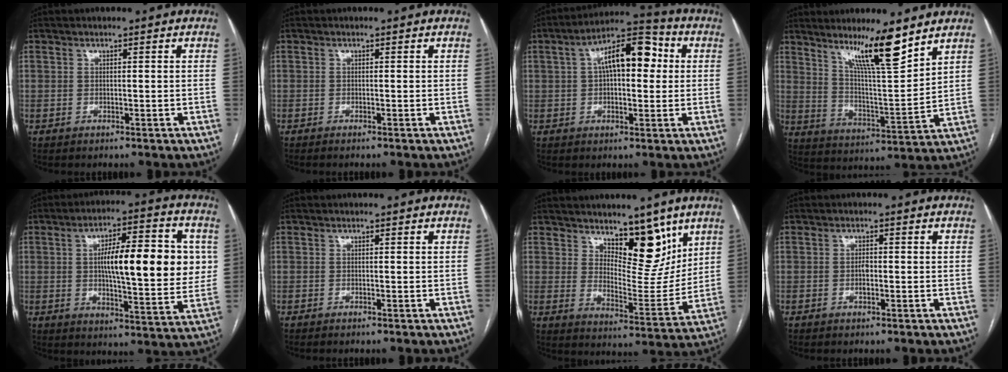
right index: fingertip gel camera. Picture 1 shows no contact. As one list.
[{"total": 1.1, "force": [-0.9, -0.2, 0.6], "torque": [-0.007, 0.001, -0.013]}, {"total": 11.4, "force": [2.4, 4.5, 10.2], "torque": [-0.168, 0.041, 0.033]}, {"total": 11.8, "force": [8.4, 0.3, 8.3], "torque": [-0.142, -0.014, 0.150]}, {"total": 17.7, "force": [2.6, 4.3, 17.0], "torque": [-0.251, 0.019, 0.040]}, {"total": 0.8, "force": [-0.7, -0.1, 0.4], "torque": [-0.004, 0.000, -0.011]}, {"total": 10.6, "force": [6.9, 4.2, 6.8], "torque": [-0.092, -0.015, 0.121]}, {"total": 1.4, "force": [-0.3, 0.7, 1.2], "torque": [-0.022, 0.002, -0.005]}]